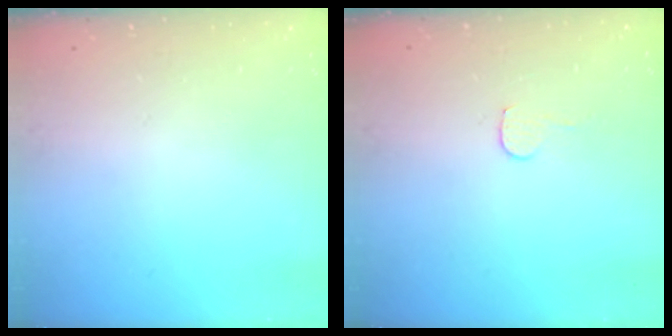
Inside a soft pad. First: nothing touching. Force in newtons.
{"total": 4.1, "press": 4.1, "slide": 0.3}